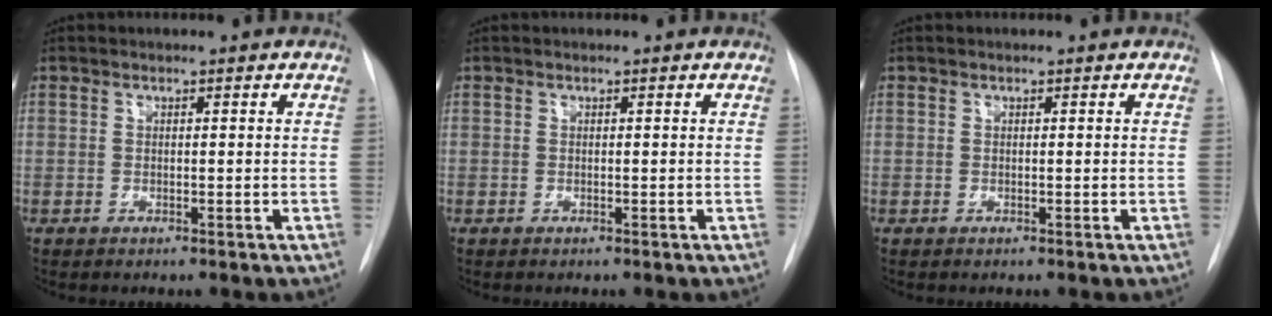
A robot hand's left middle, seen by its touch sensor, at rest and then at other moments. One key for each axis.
{"total": 0.0}
{"total": 0.0}